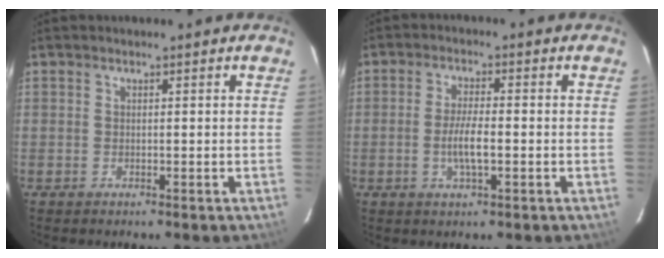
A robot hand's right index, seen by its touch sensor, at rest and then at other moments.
{"total": 5.2, "force": [-1.3, 1.1, 4.9], "torque": [-0.097, -0.001, -0.023]}